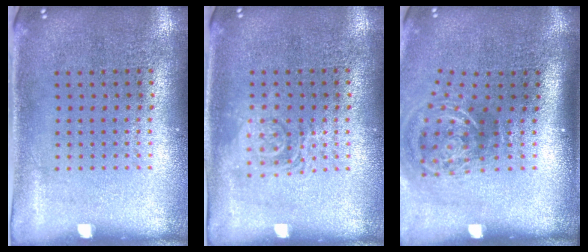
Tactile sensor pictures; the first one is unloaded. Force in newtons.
{"total": 1.3, "press": 1.2, "slide": 0.3}
{"total": 2.3, "press": 1.3, "slide": 1.8}